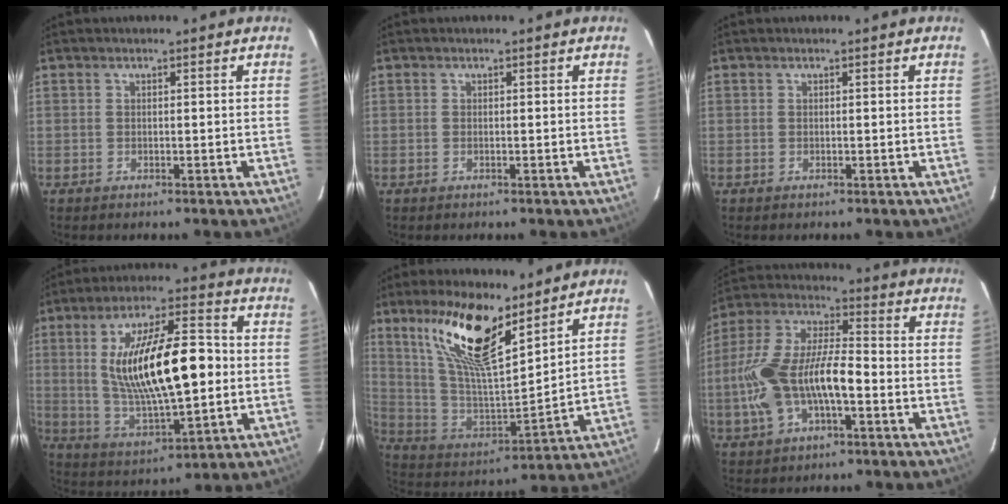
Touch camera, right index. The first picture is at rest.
{"total": 0.0}
{"total": 0.0}
{"total": 20.2, "force": [0.9, 6.4, 19.1], "torque": [-0.343, 0.008, 0.033]}
{"total": 17.9, "force": [11.6, 5.0, 12.7], "torque": [-0.248, 0.003, 0.229]}
{"total": 16.1, "force": [-4.1, 6.6, 14.1], "torque": [-0.292, 0.007, -0.079]}